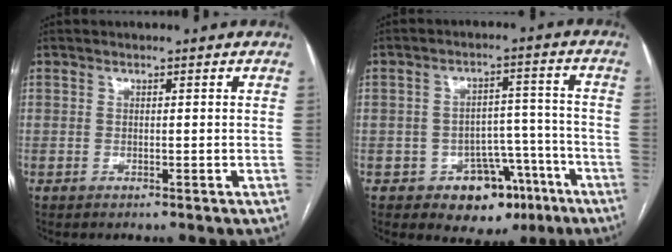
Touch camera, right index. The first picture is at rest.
{"total": 8.8, "force": [-4.7, 6.5, 3.6], "torque": [-0.022, 0.037, -0.055]}